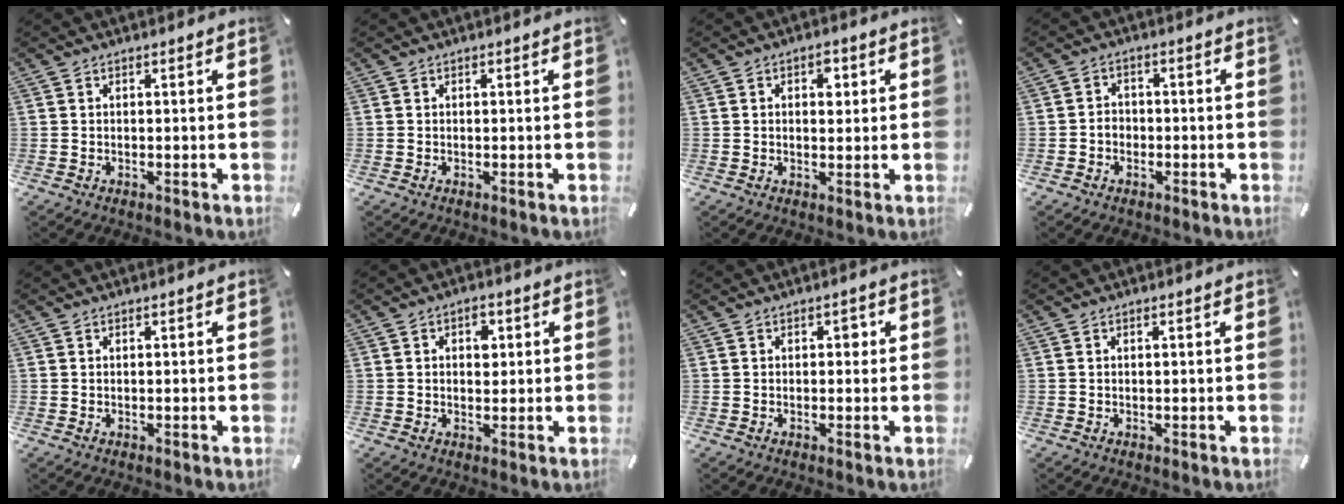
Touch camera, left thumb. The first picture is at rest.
{"total": 0.0}
{"total": 3.8, "force": [1.0, 2.4, 2.7], "torque": [-0.026, -0.004, 0.007]}
{"total": 3.3, "force": [-1.3, 2.9, 1.0], "torque": [-0.019, 0.009, -0.027]}
{"total": 0.0}
{"total": 3.9, "force": [0.9, 2.8, 2.5], "torque": [-0.023, -0.004, 0.006]}
{"total": 1.8, "force": [0.2, 1.4, 1.2], "torque": [-0.009, 0.003, -0.004]}
{"total": 0.5, "force": [0.1, 0.1, 0.5], "torque": [-0.010, 0.001, 0.002]}